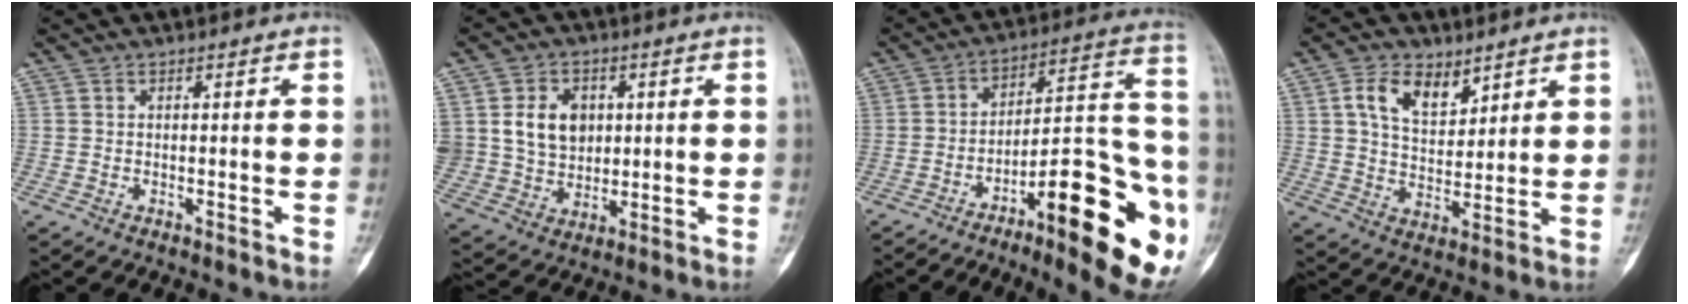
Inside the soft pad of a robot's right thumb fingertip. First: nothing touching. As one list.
[{"total": 12.5, "force": [2.6, 10.1, 6.9], "torque": [-0.094, -0.006, 0.062]}, {"total": 24.8, "force": [-11.1, 7.0, 21.0], "torque": [-0.230, 0.075, -0.156]}, {"total": 9.0, "force": [4.6, 5.4, 5.6], "torque": [-0.073, -0.024, 0.086]}]